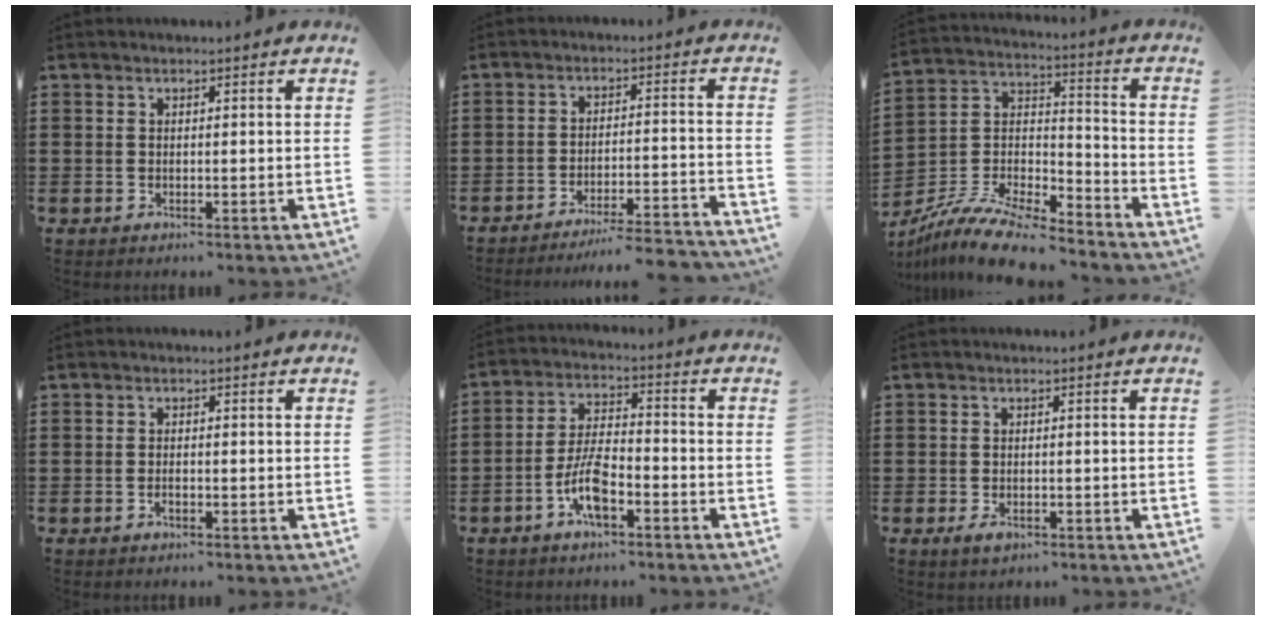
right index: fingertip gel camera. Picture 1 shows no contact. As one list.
[{"total": 5.2, "force": [-4.9, -0.5, 1.5], "torque": [-0.027, -0.011, -0.098]}, {"total": 11.4, "force": [-10.1, 2.4, 4.7], "torque": [-0.102, 0.019, -0.202]}, {"total": 1.1, "force": [-0.6, 0.3, 0.8], "torque": [-0.018, -0.006, -0.010]}, {"total": 7.5, "force": [-3.6, 2.7, 6.0], "torque": [-0.138, -0.003, -0.071]}, {"total": 1.4, "force": [-0.8, 0.8, 0.8], "torque": [-0.017, -0.001, -0.015]}]